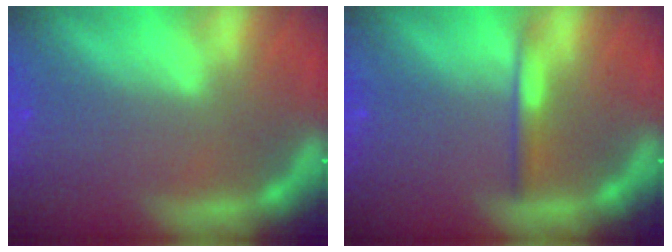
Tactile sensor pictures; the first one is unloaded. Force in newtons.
{"total": 2.0}